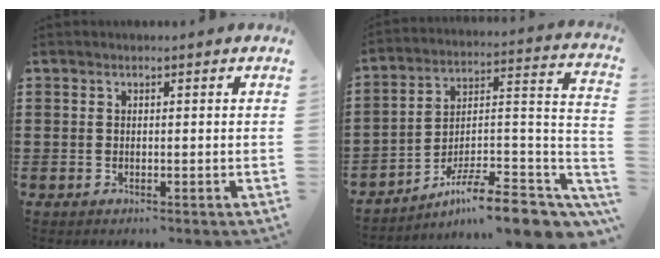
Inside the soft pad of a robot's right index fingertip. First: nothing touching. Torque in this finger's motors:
{"motor_torque": [0.60, -0.23, 0.24, 0.07]}